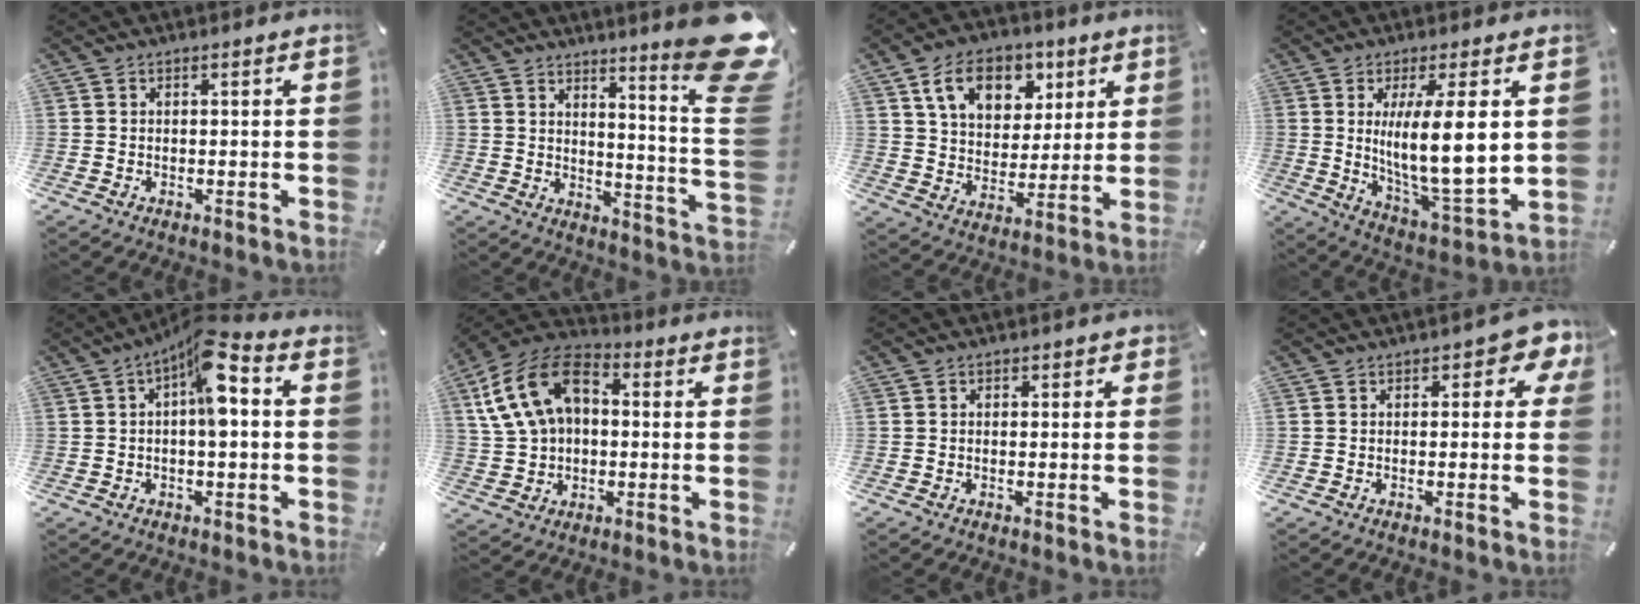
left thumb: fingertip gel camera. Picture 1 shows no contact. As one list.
[{"total": 14.7, "force": [8.5, 2.4, 11.8], "torque": [-0.165, -0.083, 0.134]}, {"total": 12.8, "force": [6.8, 9.3, 5.6], "torque": [-0.092, -0.021, 0.125]}, {"total": 16.5, "force": [3.2, 4.4, 15.5], "torque": [-0.276, -0.032, 0.042]}, {"total": 10.6, "force": [2.0, 4.2, 9.5], "torque": [-0.136, -0.014, 0.032]}, {"total": 15.9, "force": [3.2, 11.9, 10.0], "torque": [-0.224, 0.015, 0.065]}, {"total": 1.2, "force": [-0.3, 1.1, 0.4], "torque": [0.002, 0.003, -0.009]}, {"total": 4.7, "force": [1.7, 2.7, 3.5], "torque": [-0.042, -0.001, 0.024]}]